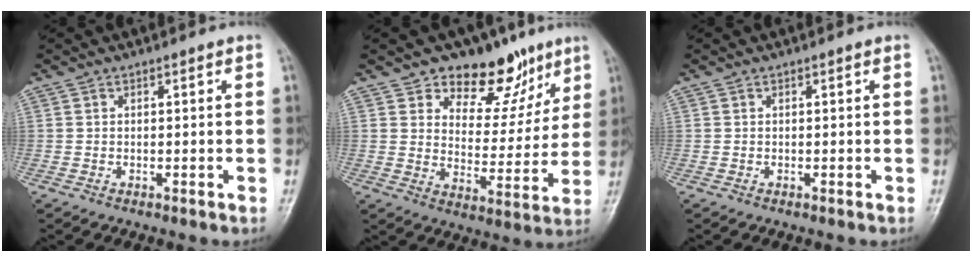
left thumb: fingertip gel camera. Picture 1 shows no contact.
{"total": 13.8, "force": [9.4, 8.1, 5.9], "torque": [-0.024, -0.050, 0.145]}
{"total": 0.0}